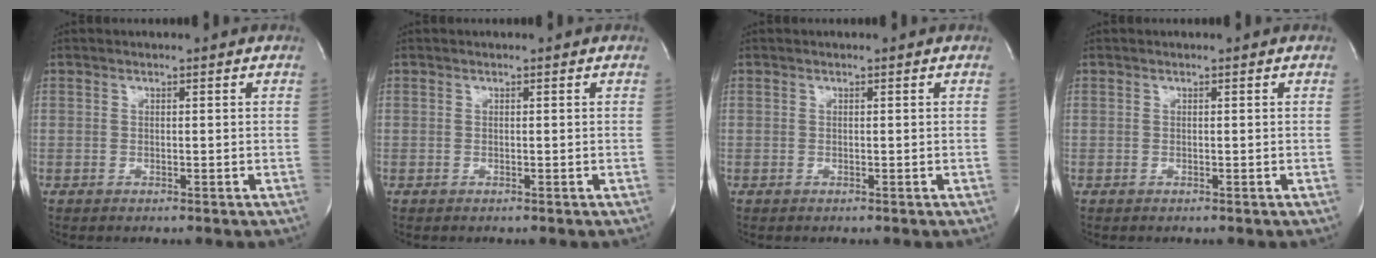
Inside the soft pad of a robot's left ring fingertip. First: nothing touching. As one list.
[{"total": 0.0}, {"total": 0.0}, {"total": 0.0}]